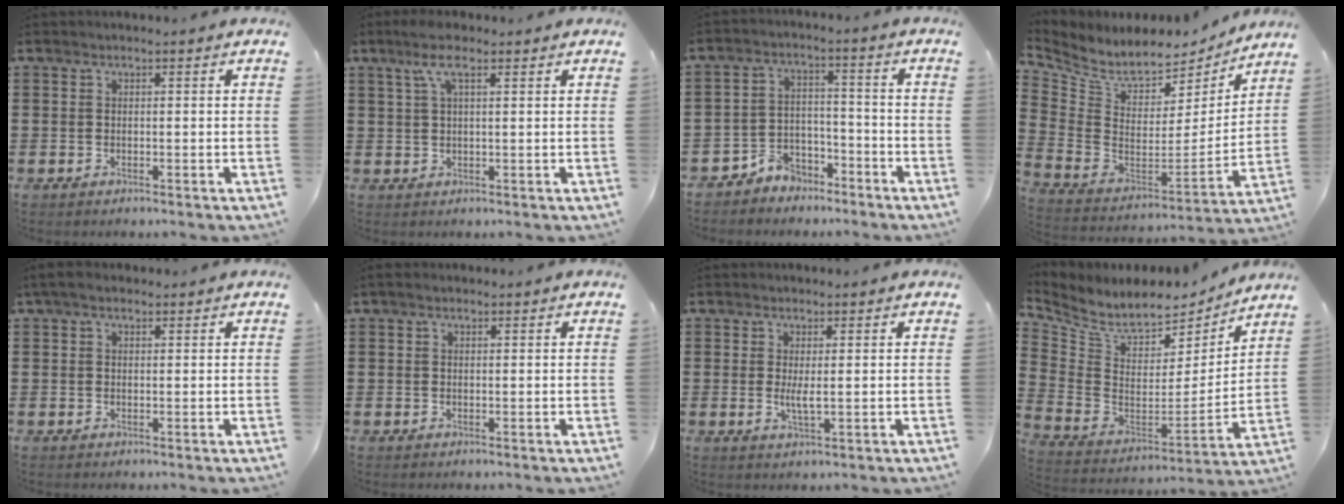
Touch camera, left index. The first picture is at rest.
{"total": 5.2, "force": [2.5, 1.6, 4.2], "torque": [-0.088, 0.007, 0.044]}
{"total": 4.7, "force": [-4.3, 2.0, 0.3], "torque": [-0.020, 0.007, -0.091]}
{"total": 5.8, "force": [4.9, 2.7, 1.3], "torque": [-0.064, -0.047, 0.085]}
{"total": 2.0, "force": [1.1, 1.1, 1.3], "torque": [-0.028, 0.007, 0.020]}
{"total": 0.8, "force": [0.4, 0.3, 0.6], "torque": [-0.010, 0.004, 0.007]}
{"total": 2.7, "force": [0.3, 0.5, 2.6], "torque": [-0.049, -0.003, 0.005]}
{"total": 6.7, "force": [5.8, 2.7, 2.0], "torque": [-0.078, -0.051, 0.100]}